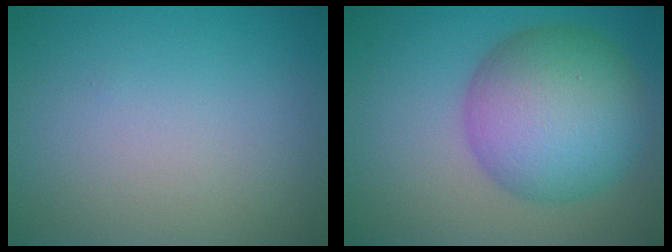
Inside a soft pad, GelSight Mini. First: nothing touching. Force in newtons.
{"total": 10.4, "press": 10.4, "slide": 0.2}